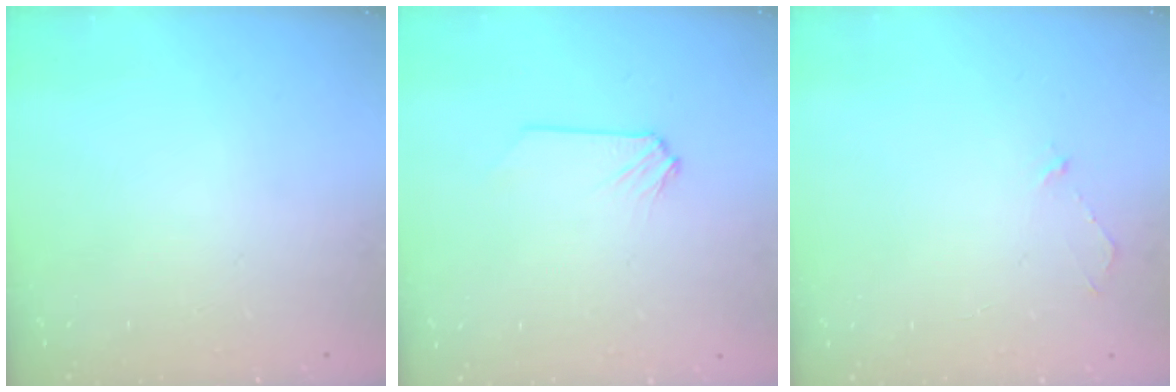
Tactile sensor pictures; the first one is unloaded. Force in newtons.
{"total": 0.0}
{"total": 3.0, "press": 3.0, "slide": 0.3}